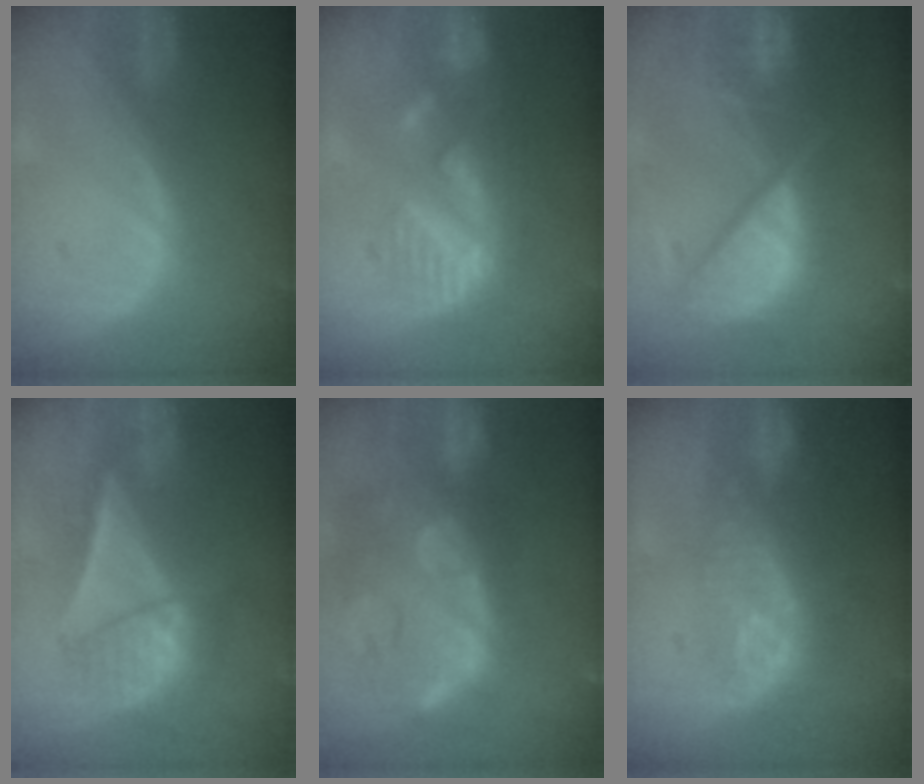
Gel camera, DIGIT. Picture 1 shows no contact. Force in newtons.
{"total": 8.8, "press": 8.7, "slide": 1.5}
{"total": 12.1, "press": 9.9, "slide": 6.9}
{"total": 6.8, "press": 6.8, "slide": 0.4}
{"total": 14.9, "press": 11.9, "slide": 9.0}
{"total": 9.6, "press": 8.6, "slide": 4.4}